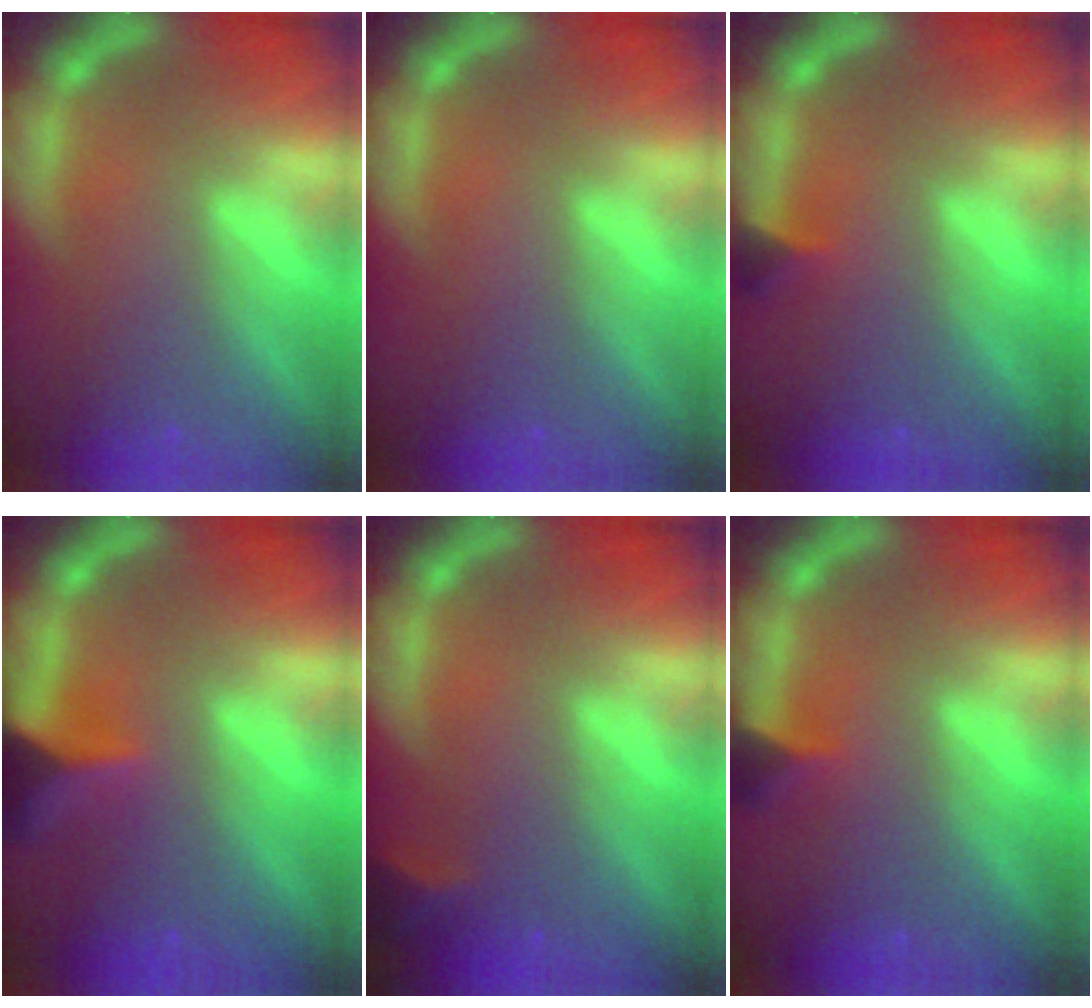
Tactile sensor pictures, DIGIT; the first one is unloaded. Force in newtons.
{"total": 0.0}
{"total": 1.4}
{"total": 5.4}
{"total": 1.9}
{"total": 1.9}